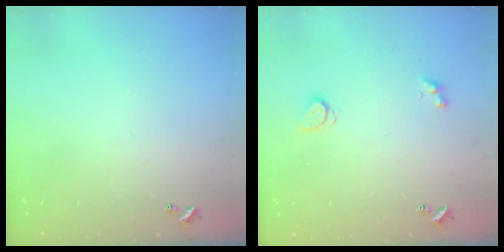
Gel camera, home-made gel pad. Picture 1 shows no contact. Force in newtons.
{"total": 2.1, "press": 2.0, "slide": 0.4}